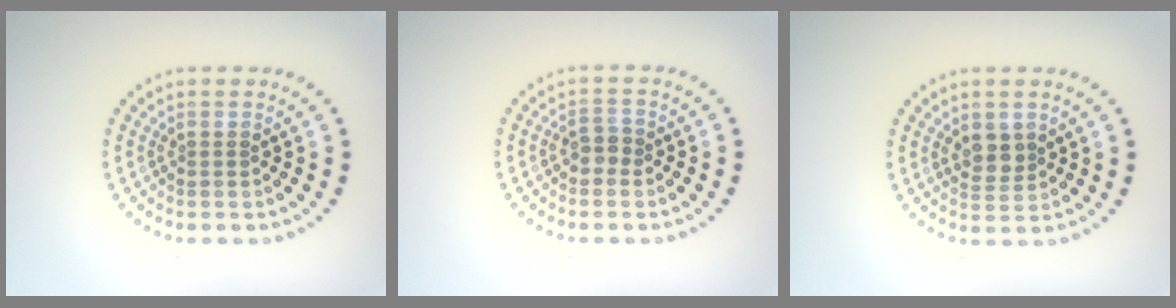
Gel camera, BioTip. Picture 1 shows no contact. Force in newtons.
{"total": 1.4, "press": 1.3, "slide": 0.5}
{"total": 2.1, "press": 1.9, "slide": 0.9}